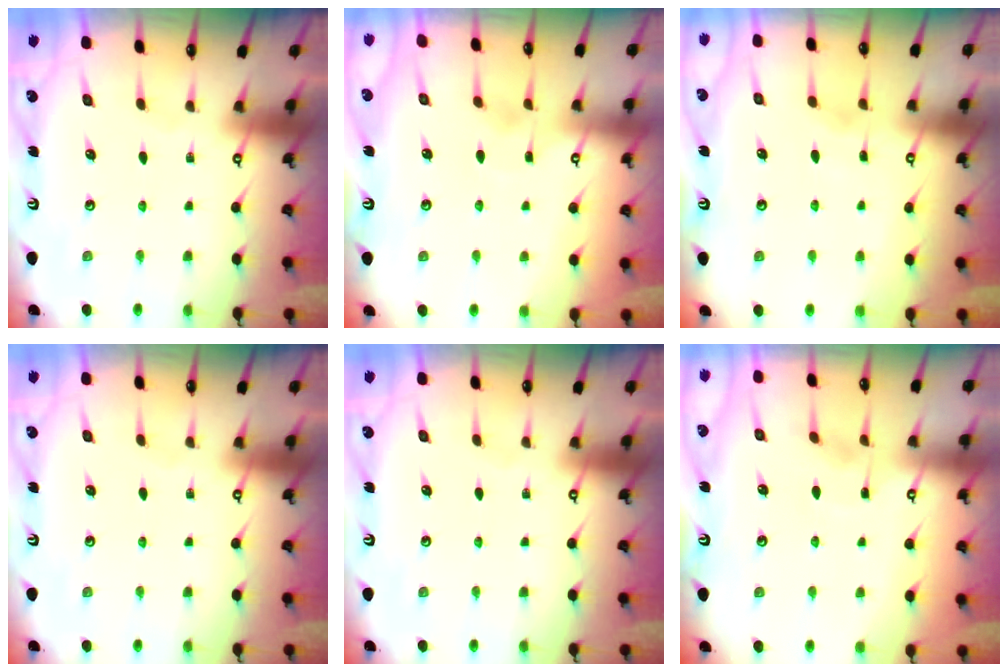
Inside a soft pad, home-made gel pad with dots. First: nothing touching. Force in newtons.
{"total": 3.2, "press": 3.1, "slide": 0.5}
{"total": 2.6, "press": 2.5, "slide": 0.4}
{"total": 0.0}
{"total": 0.0}
{"total": 3.6, "press": 3.5, "slide": 0.4}